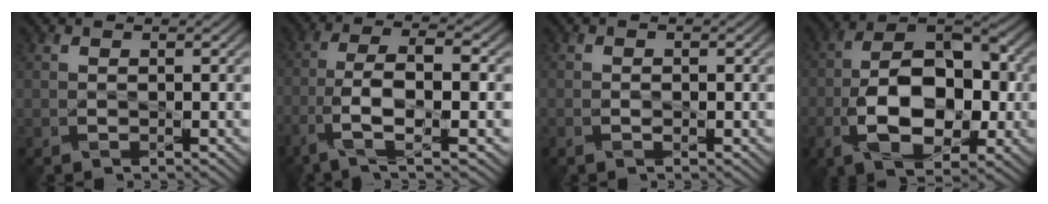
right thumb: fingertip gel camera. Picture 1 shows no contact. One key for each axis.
{"total": 8.7, "fx": -3.3, "fy": 2.6, "fz": 7.7, "tx": -0.155, "ty": 0.005, "tz": -0.068}
{"total": 0.9, "fx": -0.3, "fy": 0.4, "fz": 0.7, "tx": -0.013, "ty": 0.000, "tz": -0.005}
{"total": 13.4, "fx": -3.3, "fy": 7.5, "fz": 10.6, "tx": -0.193, "ty": -0.002, "tz": -0.065}